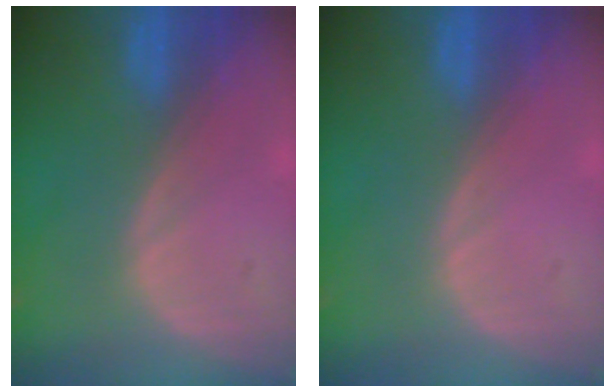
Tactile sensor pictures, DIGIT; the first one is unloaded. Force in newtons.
{"total": 0.0}